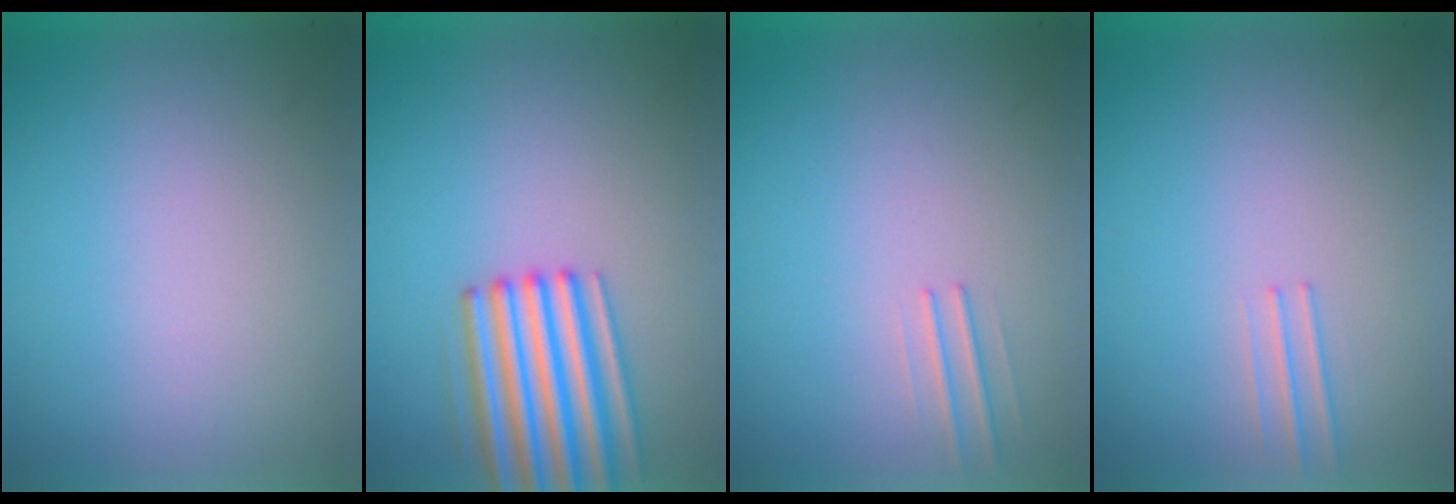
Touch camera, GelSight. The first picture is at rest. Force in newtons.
{"total": 4.7}
{"total": 1.0}
{"total": 1.1}